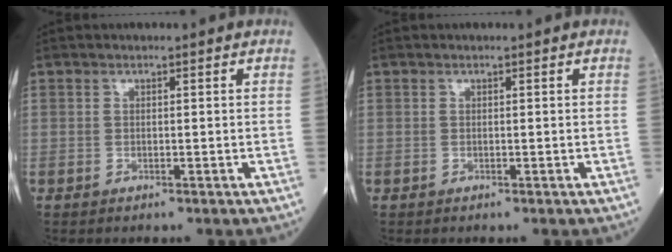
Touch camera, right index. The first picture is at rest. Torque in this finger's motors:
{"motor_torque": [0.05, 0.01, 0.02, 0.01]}